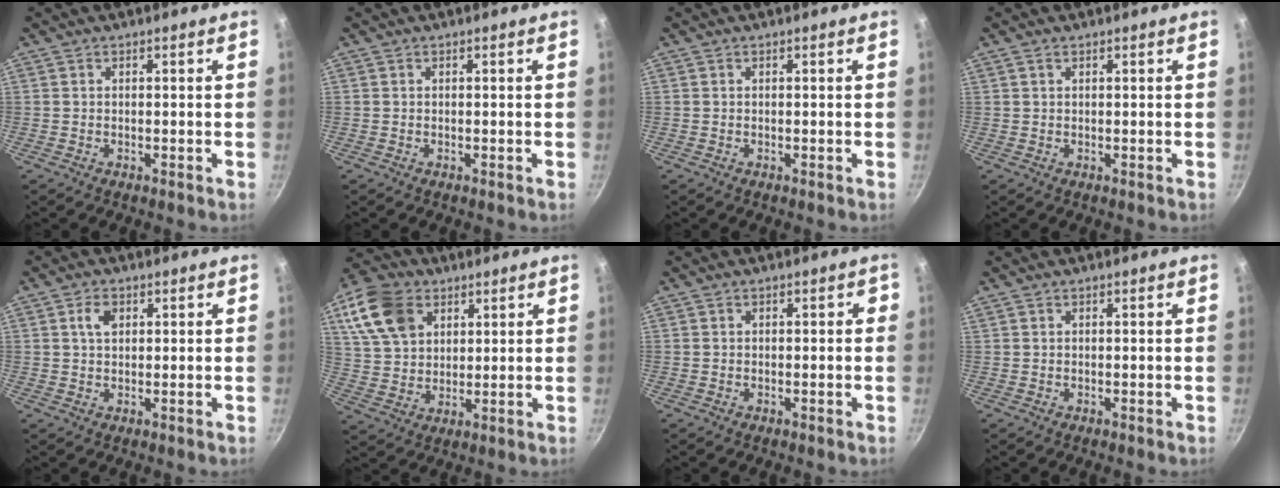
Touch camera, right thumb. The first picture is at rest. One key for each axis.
{"total": 0.0}
{"total": 0.0}
{"total": 0.8, "fx": 0.5, "fy": 0.4, "fz": 0.4, "tx": -0.008, "ty": 0.001, "tz": 0.010}
{"total": 3.1, "fx": 1.0, "fy": 2.0, "fz": 2.2, "tx": -0.032, "ty": 0.000, "tz": 0.017}
{"total": 13.5, "fx": 5.9, "fy": 9.6, "fz": 7.5, "tx": -0.126, "ty": -0.005, "tz": 0.112}
{"total": 0.6, "fx": -0.1, "fy": 0.5, "fz": 0.1, "tx": 0.005, "ty": 0.004, "tz": -0.003}
{"total": 0.0}